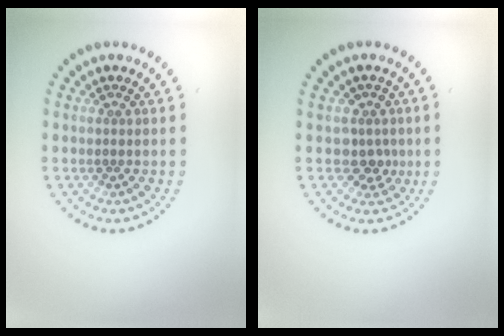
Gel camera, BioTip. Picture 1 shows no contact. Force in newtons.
{"total": 2.2, "press": 1.7, "slide": 1.4}